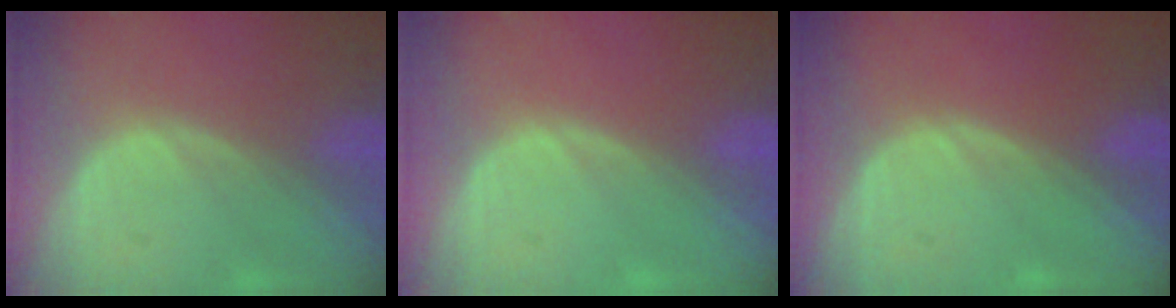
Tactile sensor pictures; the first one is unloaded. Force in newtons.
{"total": 0.0}
{"total": 0.0}